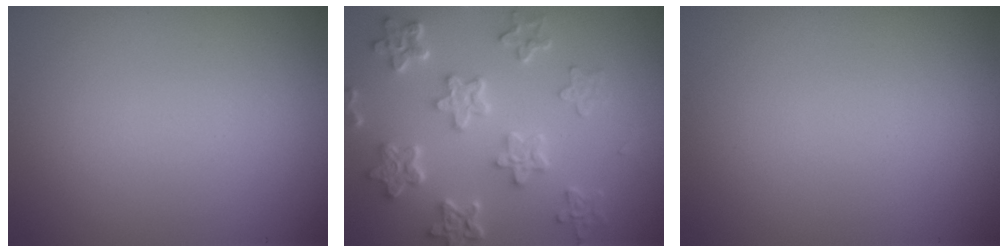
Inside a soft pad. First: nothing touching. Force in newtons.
{"total": 6.1, "press": 4.7, "slide": 4.0}
{"total": 0.0}